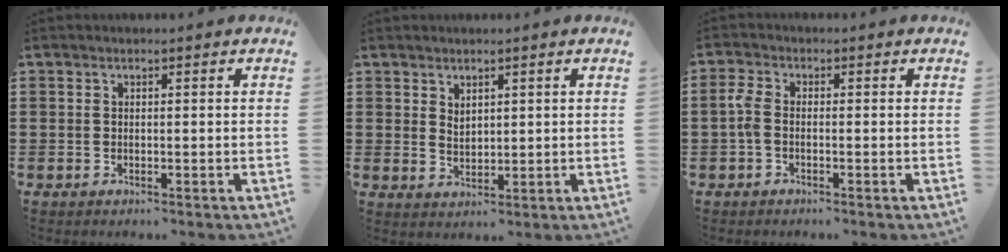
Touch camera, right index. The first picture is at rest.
{"total": 2.1, "force": [1.6, 1.2, 0.6], "torque": [-0.017, 0.004, 0.031]}
{"total": 2.6, "force": [-0.7, 1.2, 2.2], "torque": [-0.063, -0.005, -0.019]}